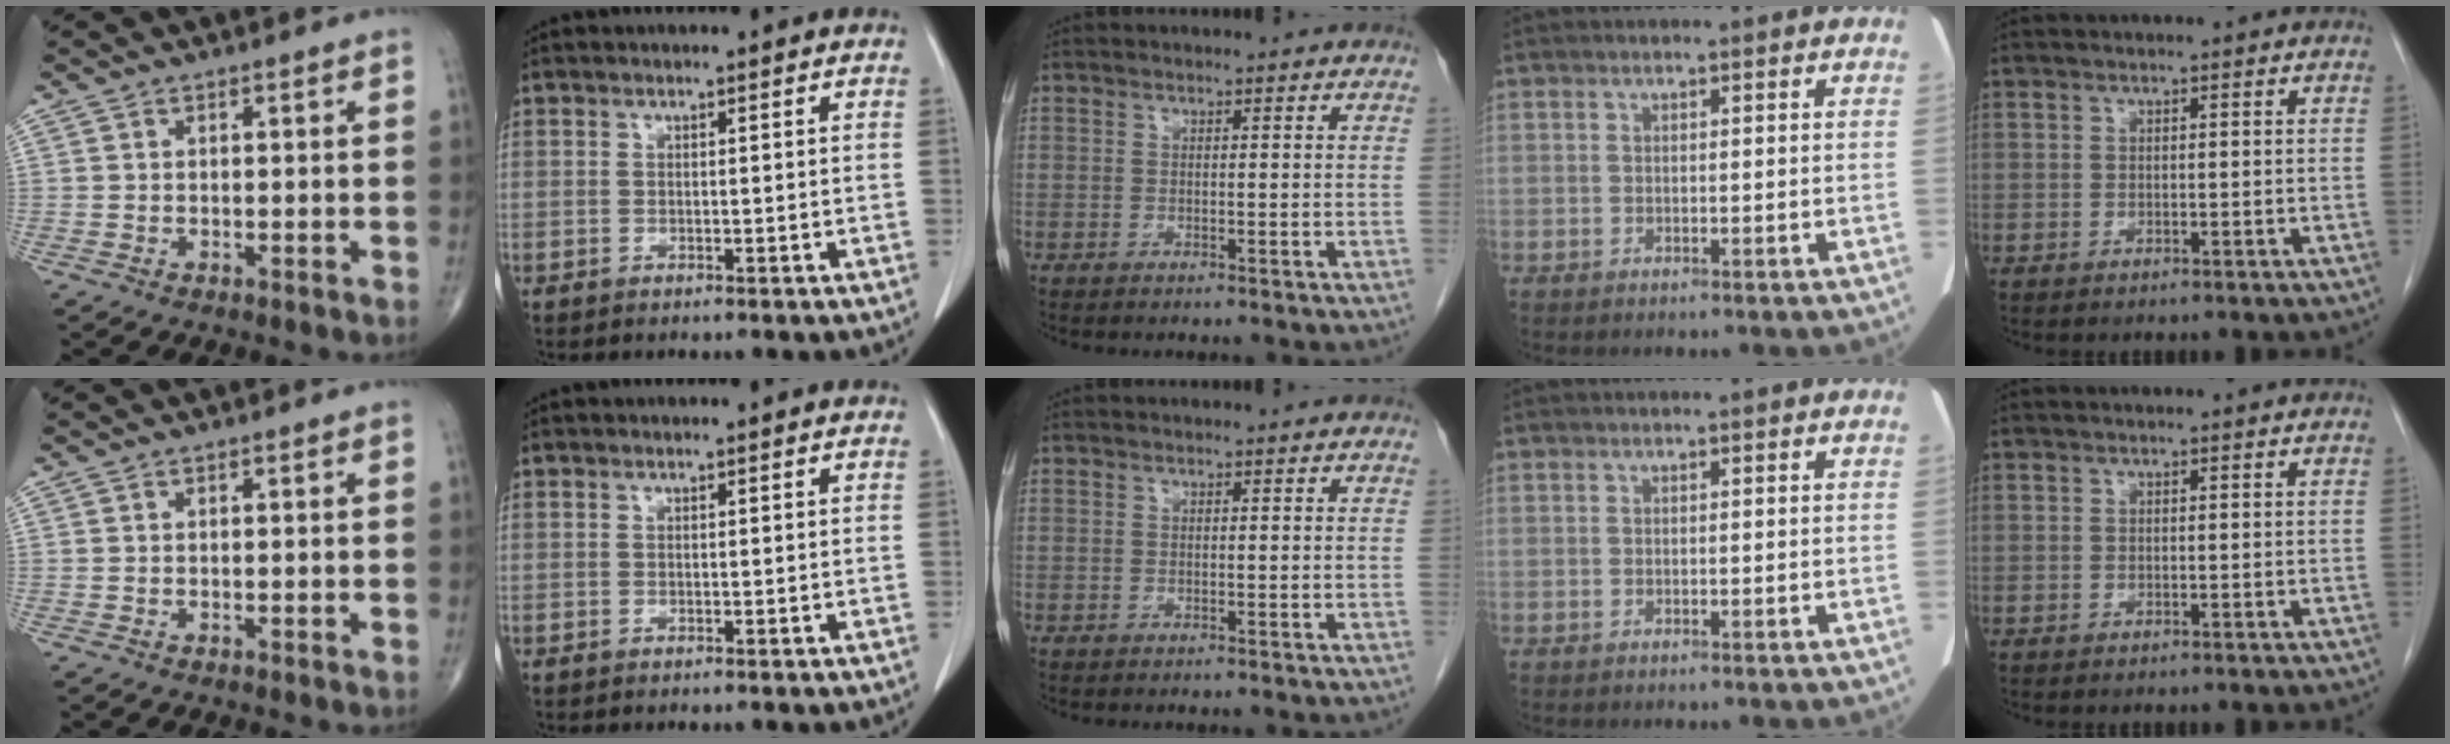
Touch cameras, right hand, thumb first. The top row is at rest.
{}